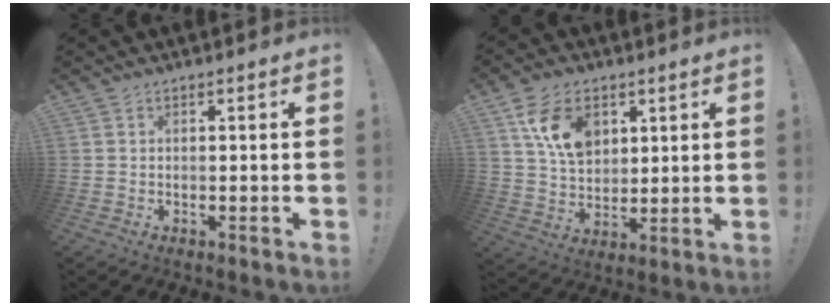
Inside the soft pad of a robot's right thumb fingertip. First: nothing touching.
{"total": 13.1, "force": [5.7, 8.9, 7.7], "torque": [-0.115, -0.010, 0.111]}